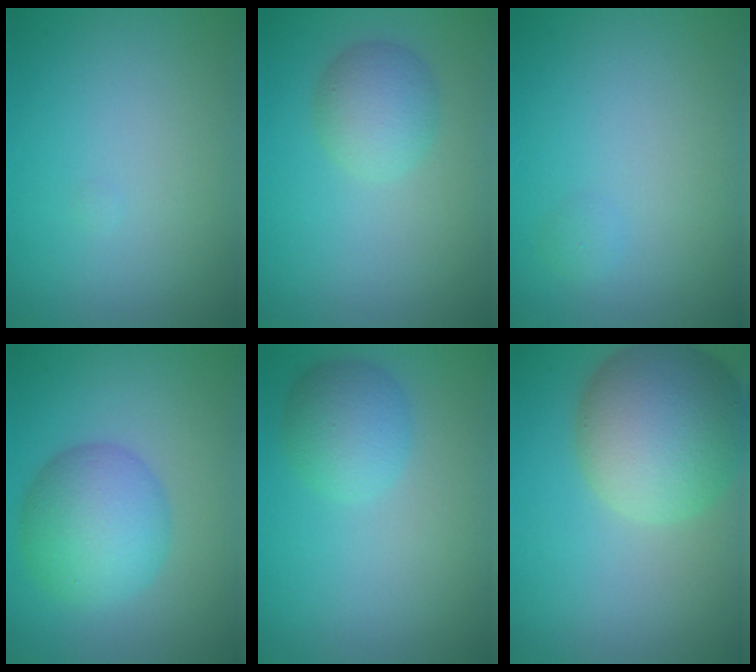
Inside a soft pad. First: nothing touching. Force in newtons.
{"total": 3.3, "press": 3.3, "slide": 0.2}
{"total": 0.6, "press": 0.6, "slide": 0.0}
{"total": 6.3, "press": 6.3, "slide": 0.1}
{"total": 3.4, "press": 3.4, "slide": 0.1}
{"total": 9.9, "press": 9.9, "slide": 0.4}